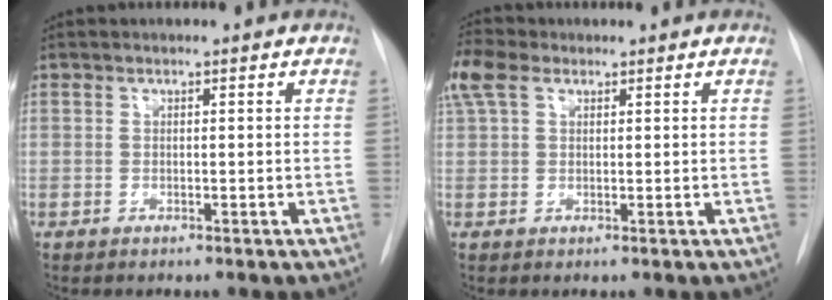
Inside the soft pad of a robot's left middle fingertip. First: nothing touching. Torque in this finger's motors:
{"motor_torque": [0.04, -0.03, 0.15, 0.17]}